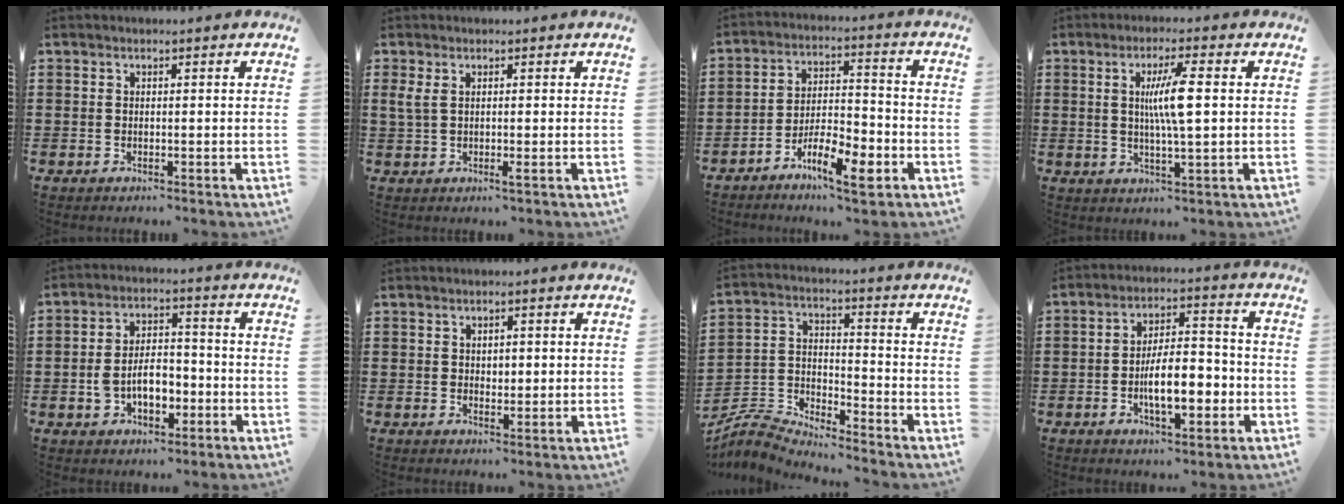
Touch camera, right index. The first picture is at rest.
{"total": 2.8, "force": [0.2, 0.7, 2.7], "torque": [-0.073, -0.009, -0.003]}
{"total": 8.7, "force": [-5.1, 2.8, 6.5], "torque": [-0.116, 0.012, -0.089]}
{"total": 6.7, "force": [1.0, 0.6, 6.6], "torque": [-0.122, -0.001, 0.011]}
{"total": 7.3, "force": [-2.2, 4.1, 5.6], "torque": [-0.113, 0.005, -0.047]}
{"total": 1.4, "force": [0.3, 1.0, 1.0], "torque": [-0.021, 0.008, 0.004]}
{"total": 5.0, "force": [-5.0, 0.6, 0.5], "torque": [-0.041, -0.008, -0.110]}
{"total": 8.9, "force": [-2.8, 3.6, 7.6], "torque": [-0.128, -0.003, -0.054]}